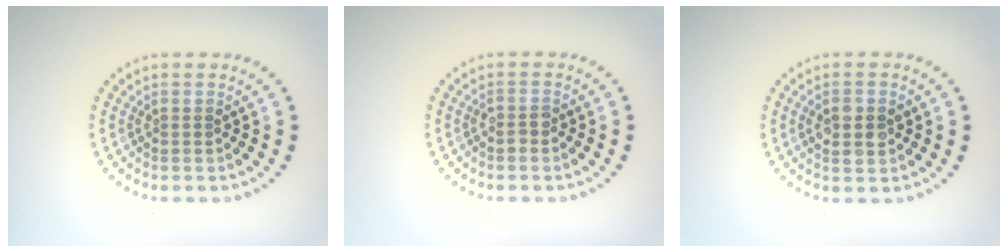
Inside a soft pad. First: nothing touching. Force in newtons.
{"total": 0.9, "press": 0.8, "slide": 0.5}
{"total": 2.7, "press": 2.7, "slide": 0.1}